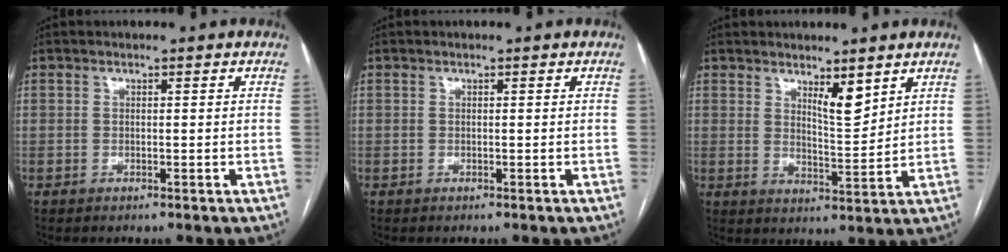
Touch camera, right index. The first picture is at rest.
{"total": 0.0}
{"total": 4.8, "force": [3.2, 1.1, 3.4], "torque": [-0.063, -0.013, 0.059]}